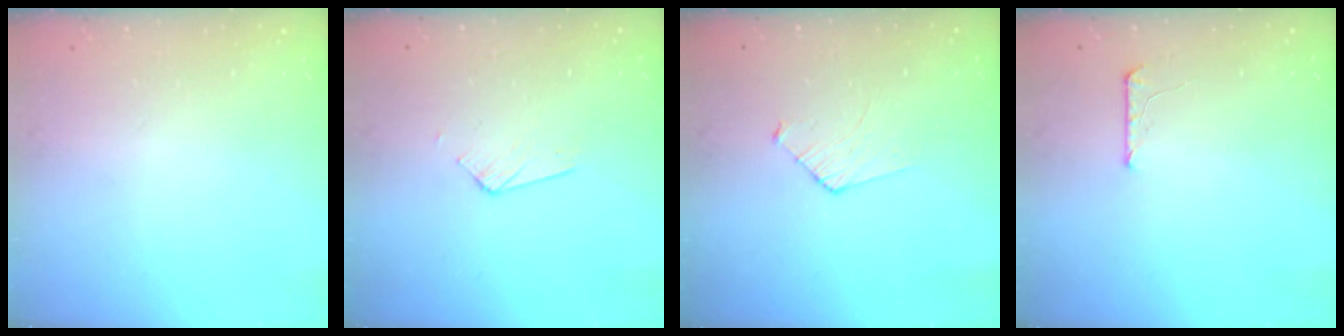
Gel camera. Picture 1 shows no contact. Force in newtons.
{"total": 3.1, "press": 3.1, "slide": 0.2}
{"total": 4.7, "press": 4.7, "slide": 0.4}
{"total": 5.3, "press": 5.2, "slide": 0.5}